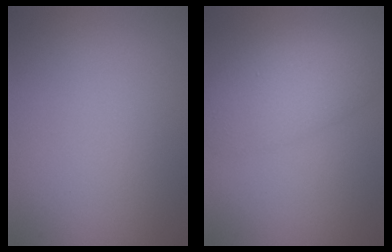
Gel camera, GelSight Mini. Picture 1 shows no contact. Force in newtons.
{"total": 5.2, "press": 5.1, "slide": 0.3}